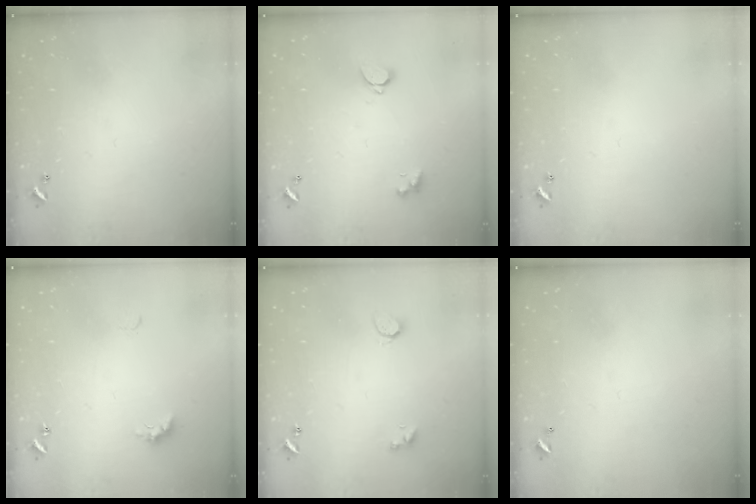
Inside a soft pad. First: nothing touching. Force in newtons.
{"total": 2.1, "press": 1.8, "slide": 1.0}
{"total": 0.0}
{"total": 2.8, "press": 2.7, "slide": 0.6}
{"total": 2.3, "press": 2.3, "slide": 0.5}
{"total": 2.8, "press": 2.8, "slide": 0.1}